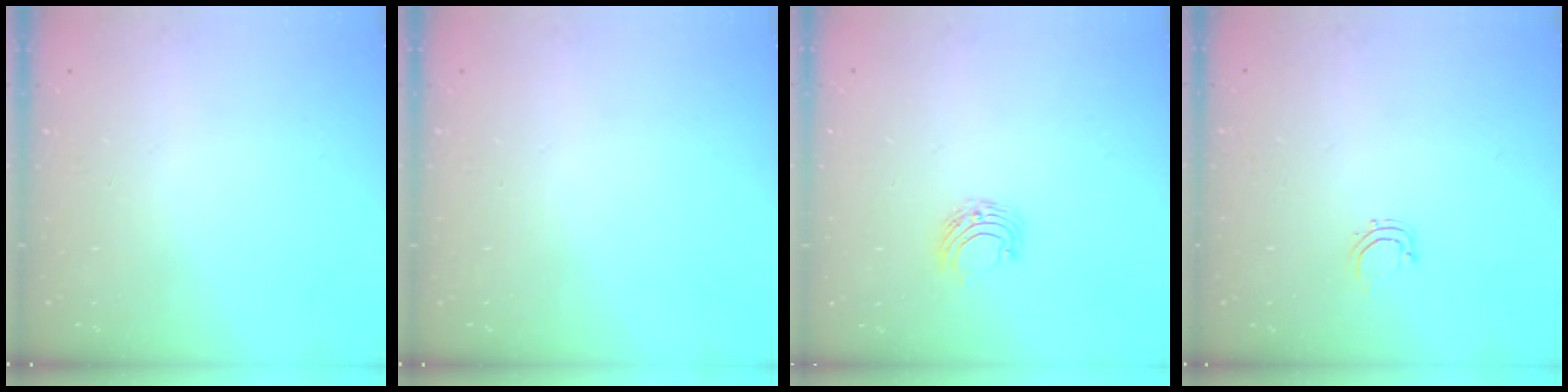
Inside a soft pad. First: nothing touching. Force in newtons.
{"total": 0.0}
{"total": 5.6, "press": 5.6, "slide": 0.5}
{"total": 2.8, "press": 2.8, "slide": 0.5}